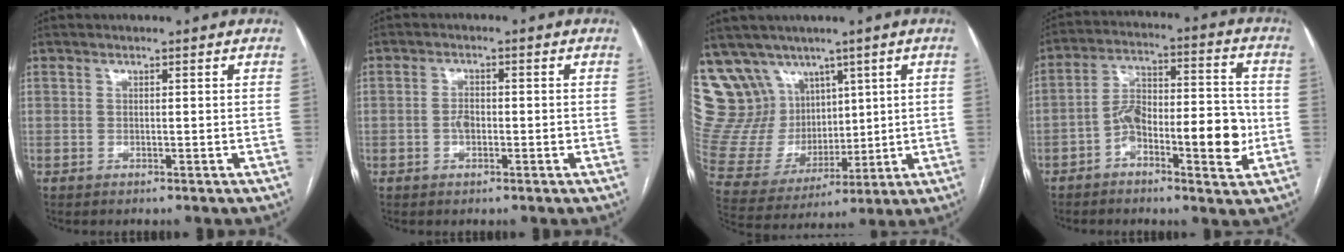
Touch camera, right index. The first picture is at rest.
{"total": 2.3, "force": [-0.6, 1.2, 1.8], "torque": [-0.035, 0.004, -0.011]}
{"total": 17.8, "force": [10.6, 13.1, 5.8], "torque": [-0.141, 0.060, 0.228]}
{"total": 12.0, "force": [-3.8, 3.7, 10.8], "torque": [-0.176, 0.031, -0.061]}